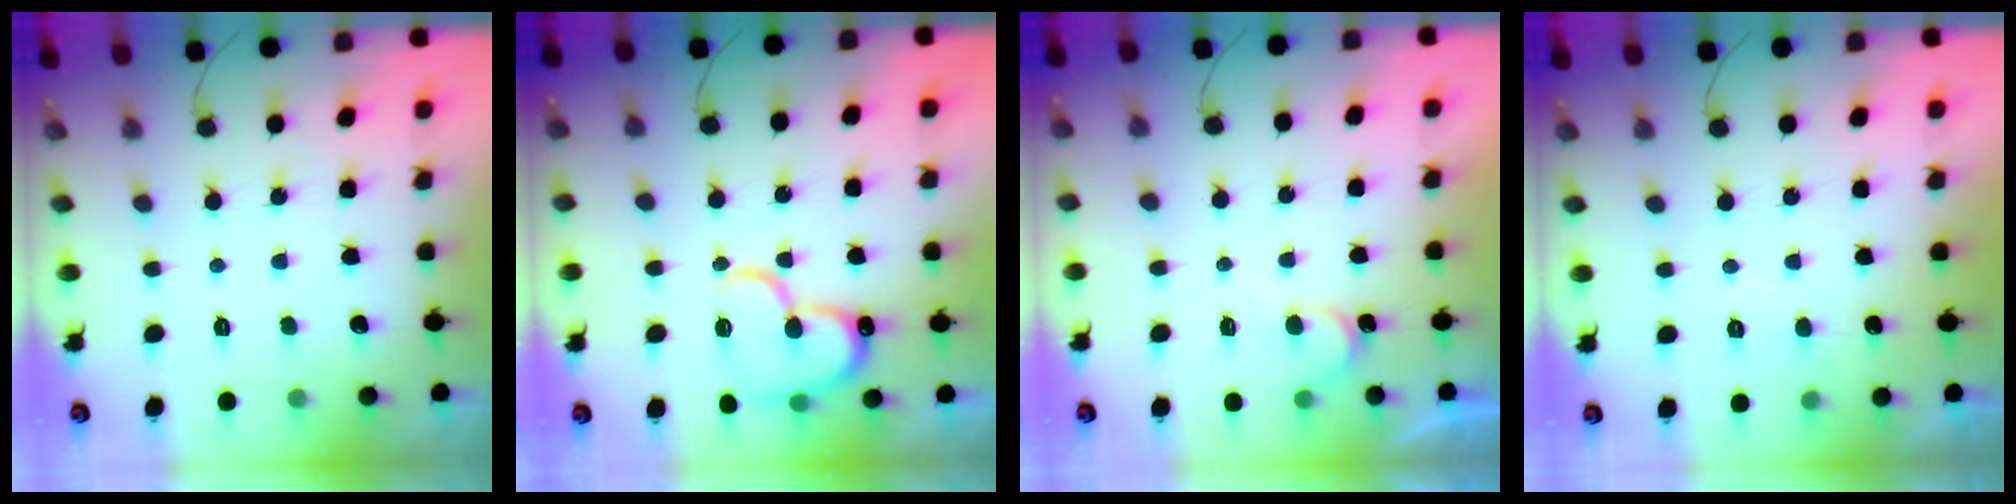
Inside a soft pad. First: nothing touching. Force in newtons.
{"total": 16.7, "press": 16.6, "slide": 2.0}
{"total": 5.9, "press": 5.9, "slide": 0.5}
{"total": 3.0, "press": 3.0, "slide": 0.2}